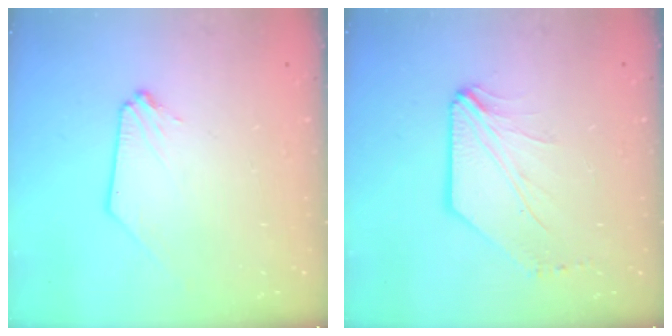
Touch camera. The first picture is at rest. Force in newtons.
{"total": 3.6, "press": 3.5, "slide": 0.4}